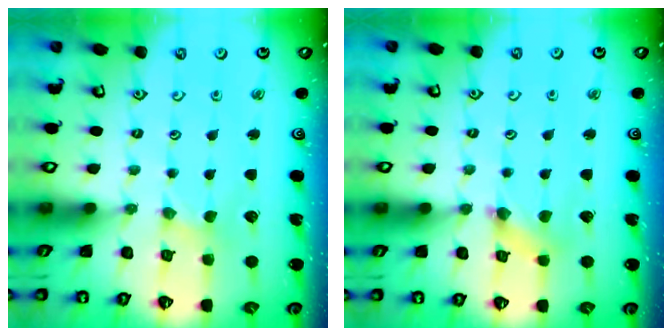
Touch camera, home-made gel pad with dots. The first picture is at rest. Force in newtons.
{"total": 1.6, "press": 1.6, "slide": 0.2}